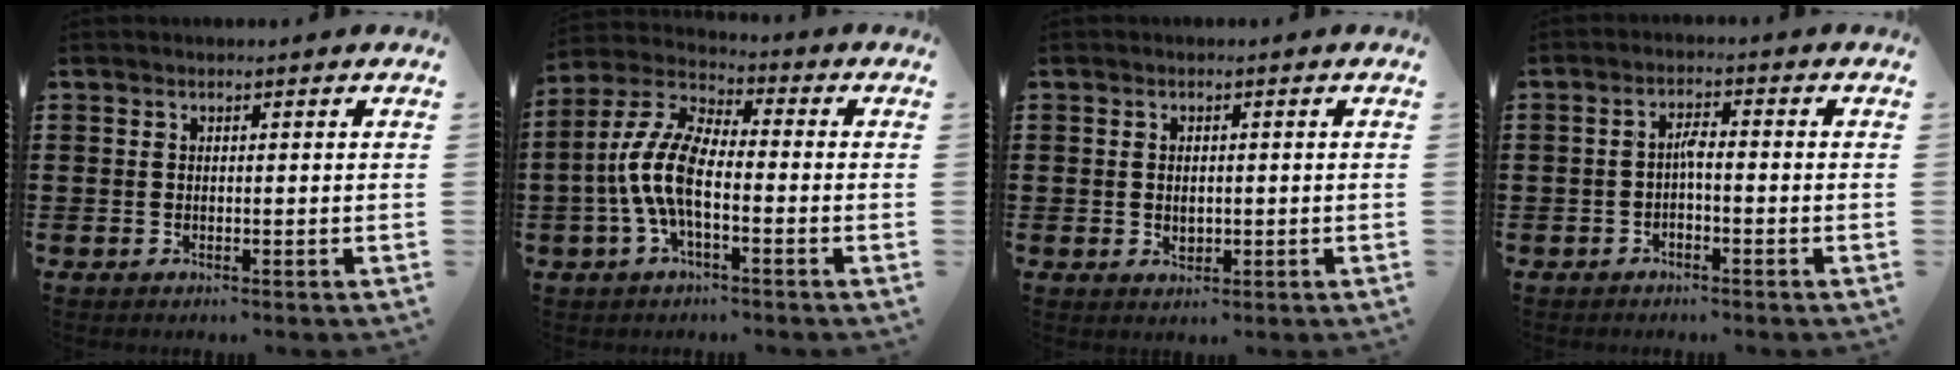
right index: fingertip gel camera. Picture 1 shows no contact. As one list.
[{"total": 9.2, "force": [-2.3, 3.6, 8.1], "torque": [-0.198, -0.008, -0.049]}, {"total": 1.7, "force": [0.0, 1.1, 1.3], "torque": [-0.027, 0.007, -0.001]}, {"total": 2.1, "force": [-0.8, 0.5, 1.8], "torque": [-0.037, 0.006, -0.017]}]